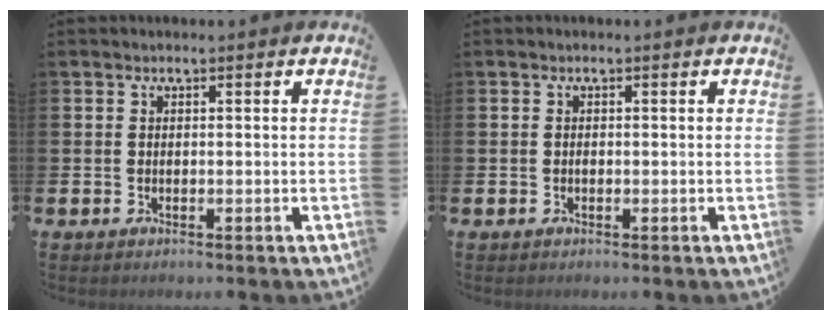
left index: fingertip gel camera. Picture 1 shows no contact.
{"total": 0.0}